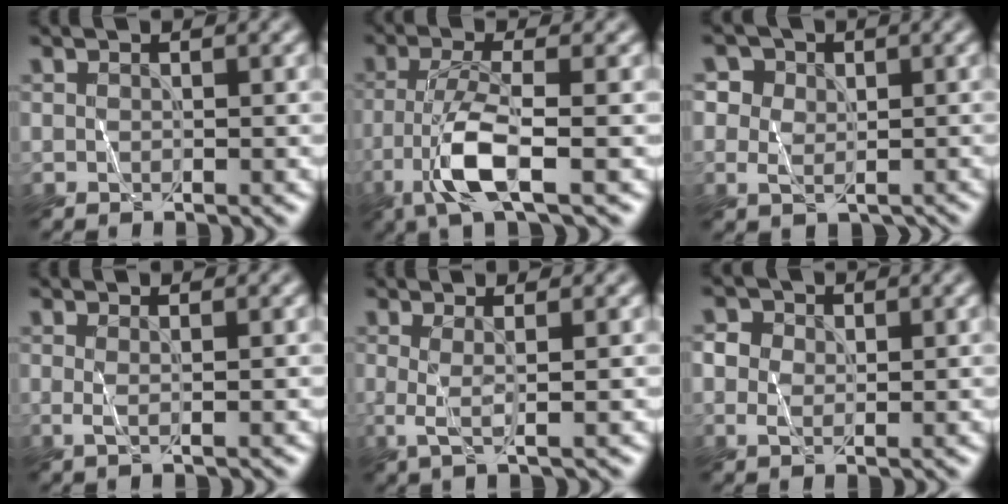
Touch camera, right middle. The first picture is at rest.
{"total": 5.2, "force": [-2.2, 1.0, 4.6], "torque": [-0.094, 0.005, -0.049]}
{"total": 4.4, "force": [1.1, 3.9, 1.7], "torque": [-0.020, 0.007, 0.005]}
{"total": 1.2, "force": [0.1, 0.3, 1.1], "torque": [-0.018, 0.000, -0.001]}
{"total": 2.1, "force": [0.3, 0.5, 2.1], "torque": [-0.038, -0.003, 0.002]}
{"total": 2.7, "force": [0.6, 2.2, 1.5], "torque": [-0.029, 0.005, 0.002]}